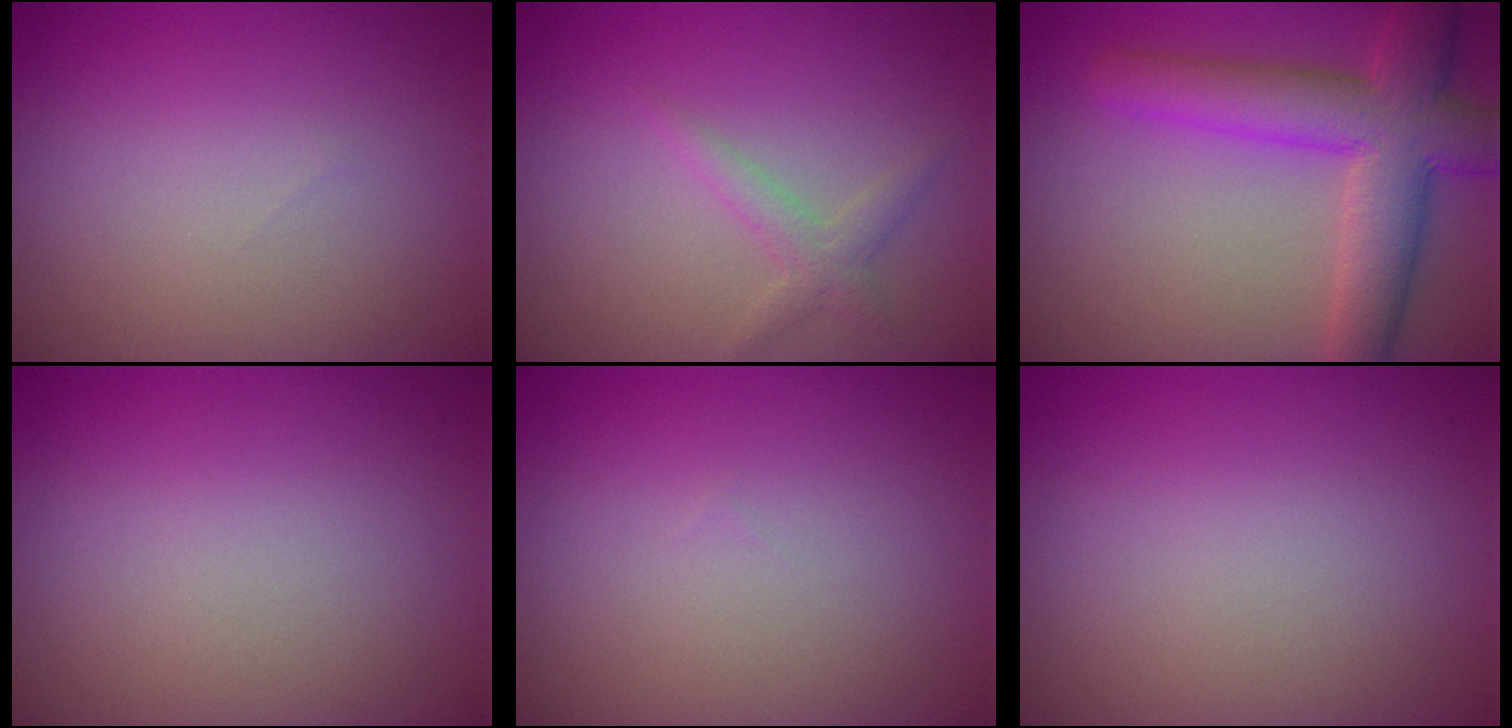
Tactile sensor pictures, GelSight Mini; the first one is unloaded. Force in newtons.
{"total": 1.7, "press": 1.6, "slide": 0.1}
{"total": 8.1, "press": 8.1, "slide": 0.4}
{"total": 0.0}
{"total": 0.0}
{"total": 0.0}